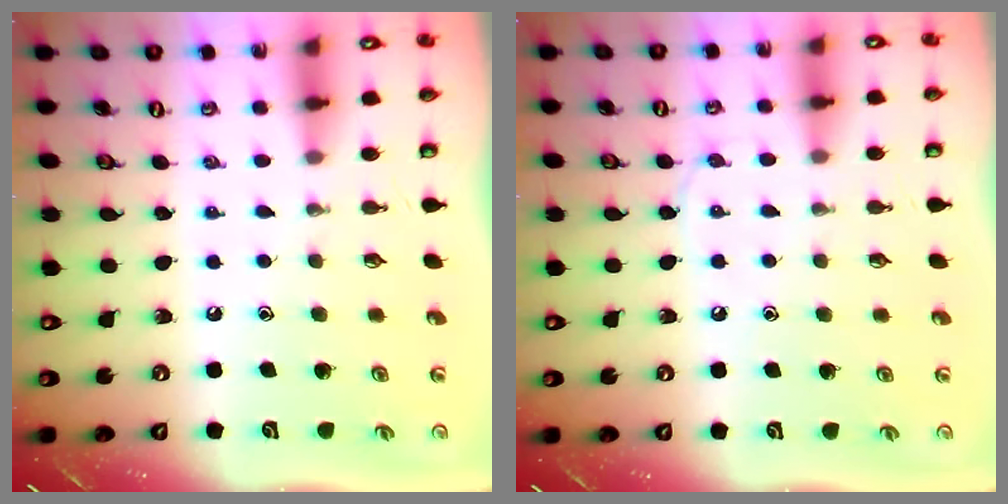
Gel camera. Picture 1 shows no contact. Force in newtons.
{"total": 6.4, "press": 6.3, "slide": 0.8}